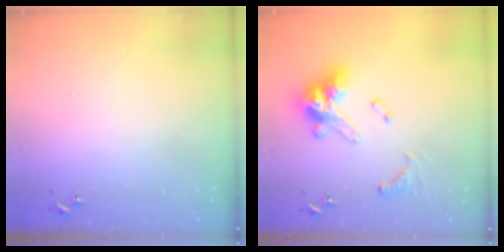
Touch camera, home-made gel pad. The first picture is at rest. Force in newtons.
{"total": 17.4, "press": 17.3, "slide": 2.2}